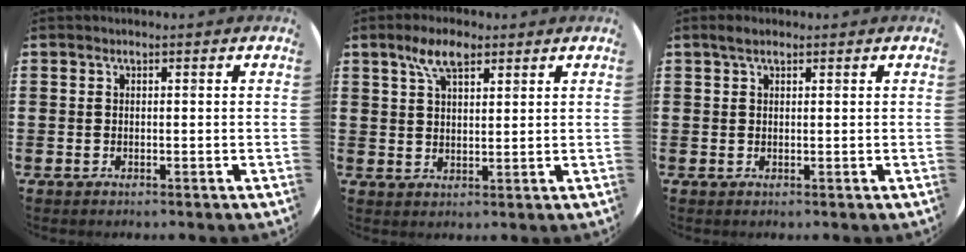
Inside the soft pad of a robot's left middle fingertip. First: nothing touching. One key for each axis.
{"total": 5.5, "fx": 3.5, "fy": 2.2, "fz": 3.6, "tx": -0.070, "ty": 0.005, "tz": 0.061}
{"total": 1.5, "fx": 1.0, "fy": 0.6, "fz": 0.9, "tx": -0.011, "ty": 0.002, "tz": 0.016}